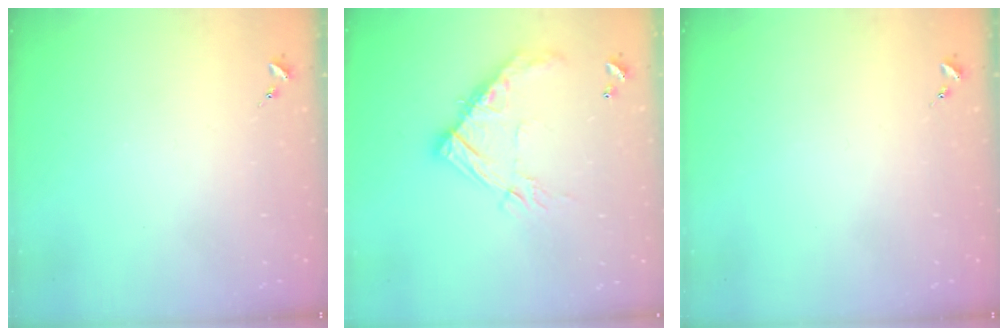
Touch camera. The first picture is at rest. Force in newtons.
{"total": 15.6, "press": 15.6, "slide": 1.2}
{"total": 0.0}